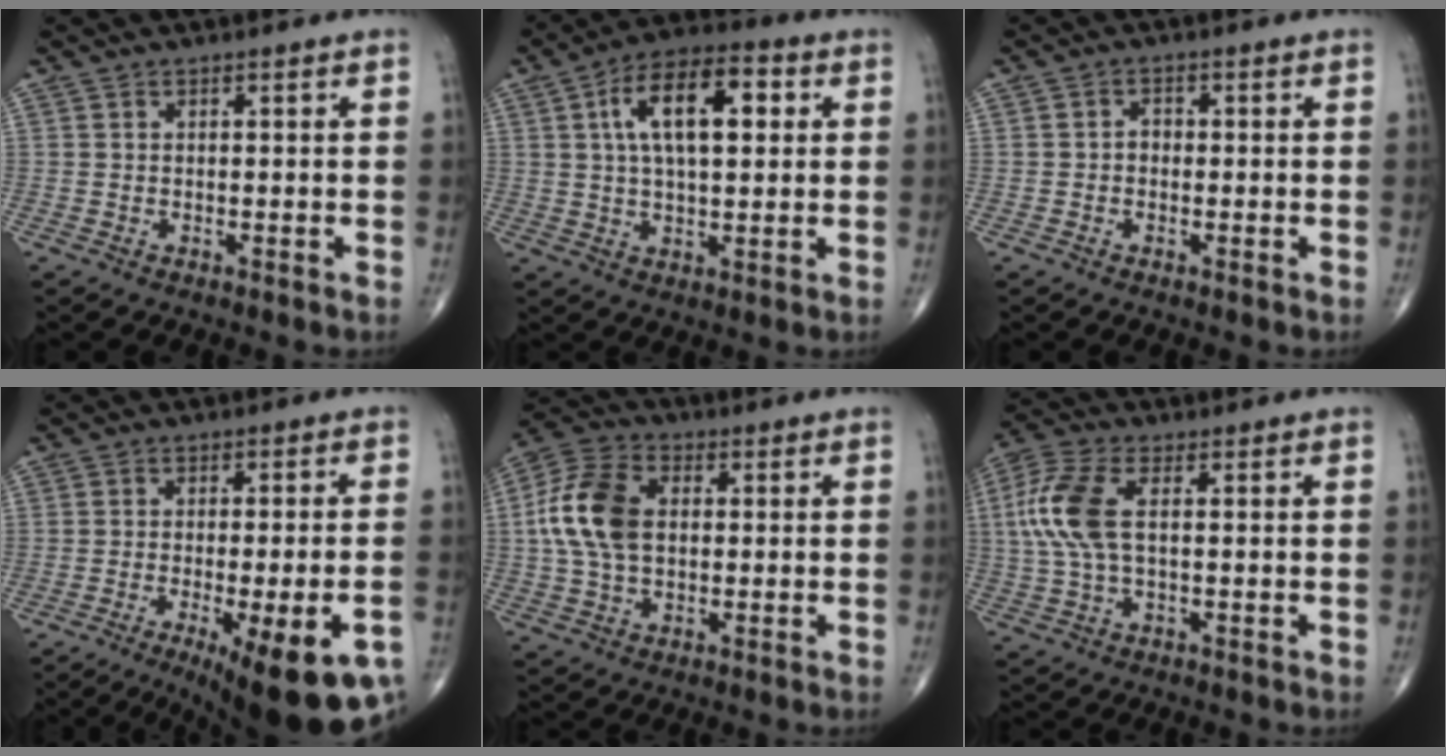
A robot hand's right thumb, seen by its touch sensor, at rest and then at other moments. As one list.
[{"total": 14.3, "force": [3.6, 6.7, 12.1], "torque": [-0.191, 0.015, 0.054]}, {"total": 1.6, "force": [-0.3, 1.3, 0.9], "torque": [-0.005, 0.007, -0.010]}, {"total": 19.2, "force": [-9.3, 5.5, 15.9], "torque": [-0.175, 0.009, -0.121]}, {"total": 12.9, "force": [1.1, 8.3, 9.8], "torque": [-0.197, 0.021, 0.016]}, {"total": 10.5, "force": [1.4, 5.1, 9.0], "torque": [-0.224, 0.017, 0.025]}]